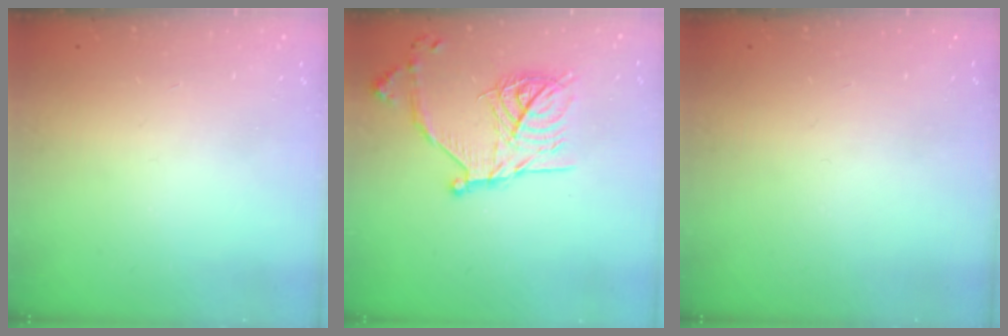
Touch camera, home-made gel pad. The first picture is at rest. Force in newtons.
{"total": 19.4, "press": 19.3, "slide": 1.5}
{"total": 0.0}